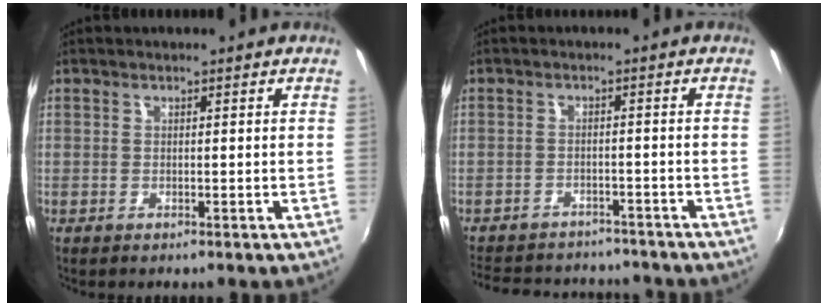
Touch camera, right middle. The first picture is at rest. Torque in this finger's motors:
{"motor_torque": [1.06, -1.08, 0.62, 0.14]}